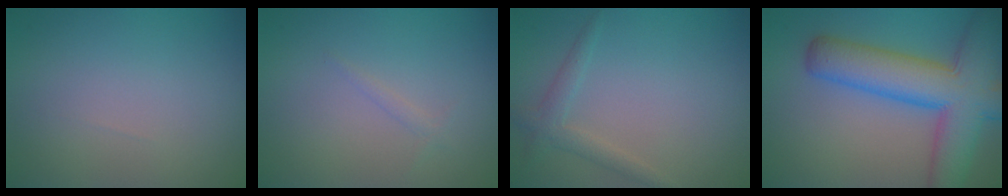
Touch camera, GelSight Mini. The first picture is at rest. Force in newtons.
{"total": 0.7, "press": 0.7, "slide": 0.1}
{"total": 1.8, "press": 1.8, "slide": 0.1}
{"total": 9.8, "press": 9.8, "slide": 0.3}